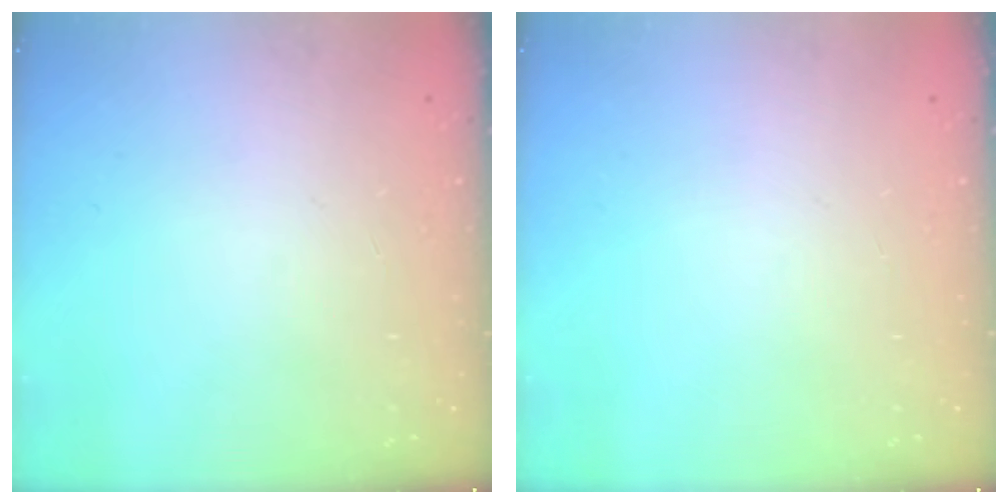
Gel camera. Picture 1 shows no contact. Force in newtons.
{"total": 0.0}